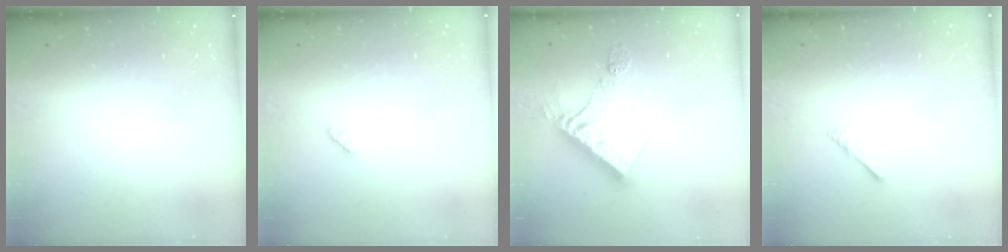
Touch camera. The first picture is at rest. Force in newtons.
{"total": 2.9, "press": 2.9, "slide": 0.3}
{"total": 14.5, "press": 14.4, "slide": 1.6}
{"total": 1.7, "press": 1.6, "slide": 0.4}